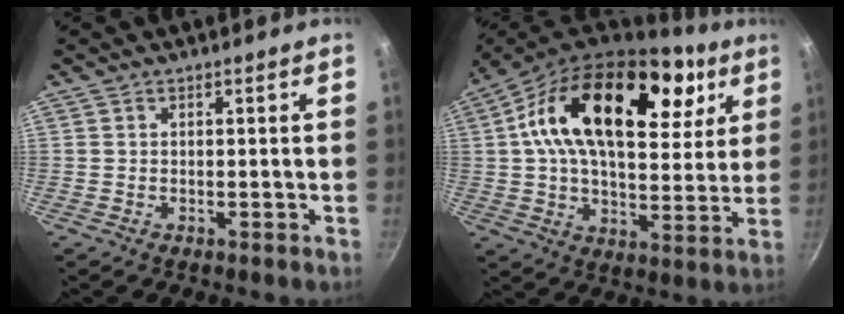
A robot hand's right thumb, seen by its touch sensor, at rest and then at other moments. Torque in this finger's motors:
{"motor_torque": [0.15, 4.86, 1.31, -0.63, 0.42]}